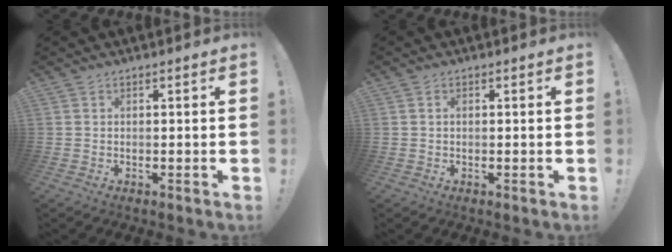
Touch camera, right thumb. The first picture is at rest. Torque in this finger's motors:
{"motor_torque": [0.40, -0.30, 0.03, 0.00, -0.04]}